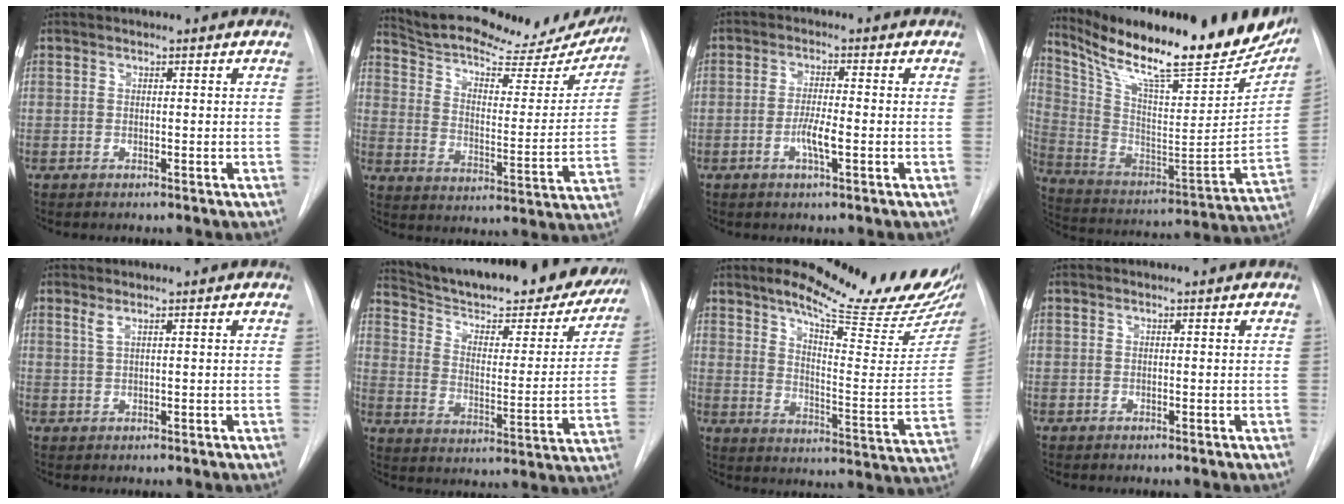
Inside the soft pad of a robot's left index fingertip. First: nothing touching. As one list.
[{"total": 25.0, "force": [22.4, 6.4, 9.1], "torque": [-0.148, -0.033, 0.299]}, {"total": 3.8, "force": [-1.5, 0.4, 3.4], "torque": [-0.068, -0.008, -0.029]}, {"total": 29.0, "force": [23.1, 6.1, 16.5], "torque": [-0.276, -0.039, 0.337]}, {"total": 1.2, "force": [0.8, 0.0, 1.0], "torque": [-0.028, 0.002, 0.017]}, {"total": 29.2, "force": [25.8, 6.2, 12.4], "torque": [-0.191, -0.059, 0.333]}, {"total": 21.7, "force": [18.1, 2.3, 11.8], "torque": [-0.169, -0.083, 0.233]}, {"total": 0.0}]